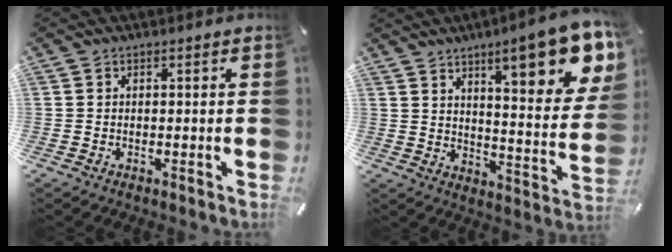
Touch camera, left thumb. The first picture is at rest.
{"total": 17.4, "force": [10.7, 4.5, 13.0], "torque": [-0.172, -0.074, 0.166]}